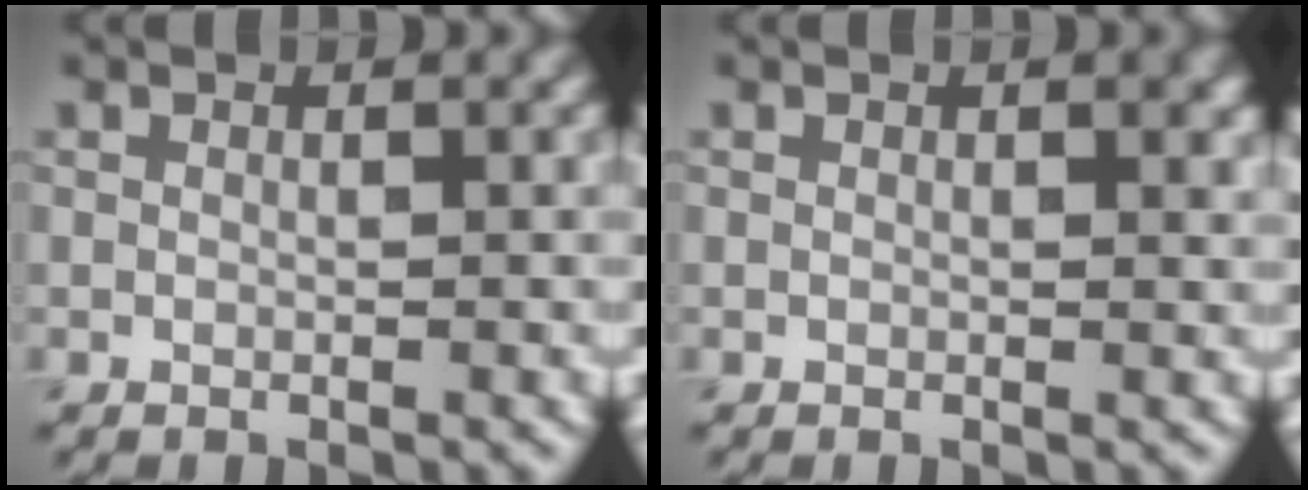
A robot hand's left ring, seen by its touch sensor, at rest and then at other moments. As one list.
[{"total": 0.8, "force": [0.4, 0.2, 0.7], "torque": [-0.005, -0.001, 0.006]}]